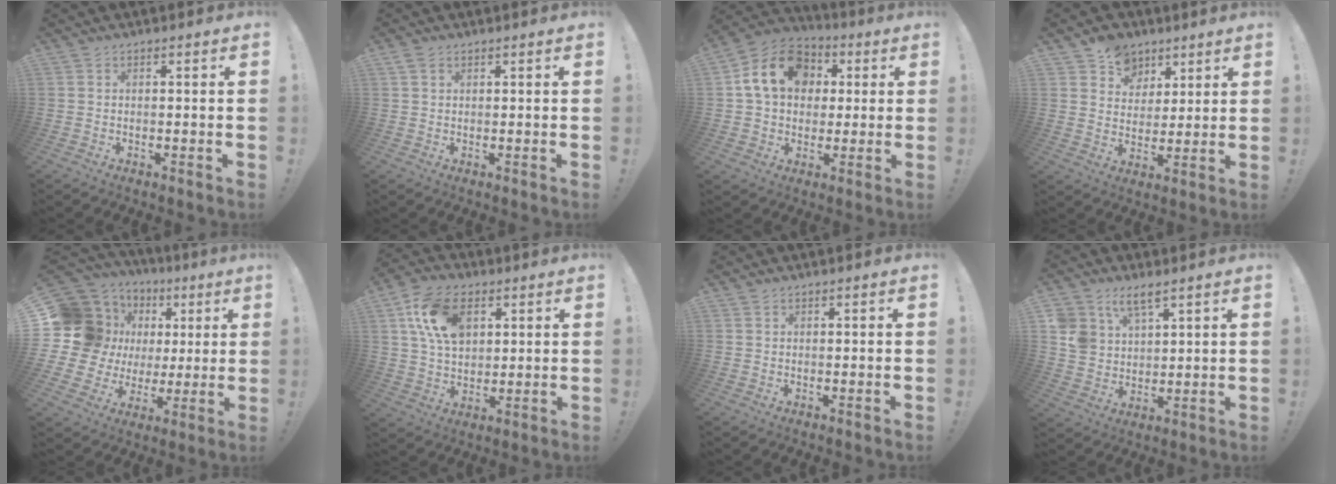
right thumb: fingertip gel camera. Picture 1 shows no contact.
{"total": 1.9, "force": [1.2, 1.2, 1.0], "torque": [-0.021, 0.002, 0.023]}
{"total": 16.5, "force": [4.6, 12.7, 9.5], "torque": [-0.138, 0.003, 0.090]}
{"total": 9.2, "force": [5.3, 7.3, 1.5], "torque": [-0.016, -0.041, 0.103]}
{"total": 15.1, "force": [3.4, 13.3, 6.3], "torque": [-0.085, -0.022, 0.098]}
{"total": 15.0, "force": [5.6, 10.0, 9.7], "torque": [-0.166, -0.001, 0.109]}
{"total": 0.0}
{"total": 8.3, "force": [6.1, 4.7, 3.0], "torque": [-0.058, -0.034, 0.120]}